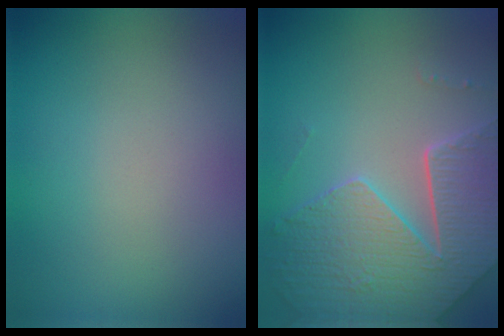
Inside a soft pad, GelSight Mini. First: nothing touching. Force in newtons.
{"total": 7.0, "press": 5.4, "slide": 4.5}